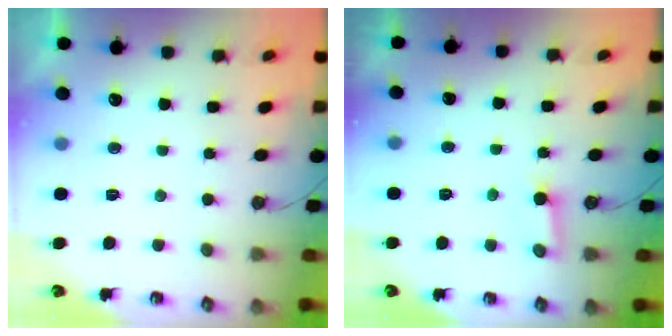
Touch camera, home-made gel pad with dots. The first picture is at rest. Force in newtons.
{"total": 2.8, "press": 2.8, "slide": 0.1}